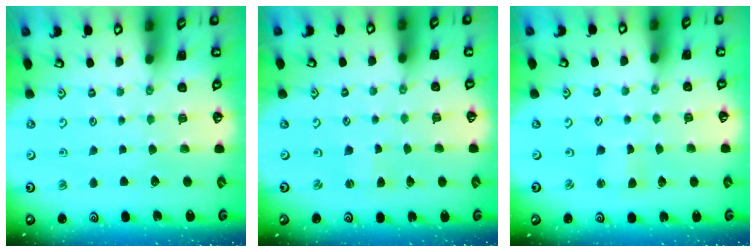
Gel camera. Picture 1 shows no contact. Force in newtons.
{"total": 1.5, "press": 1.4, "slide": 0.2}
{"total": 1.7, "press": 1.7, "slide": 0.1}